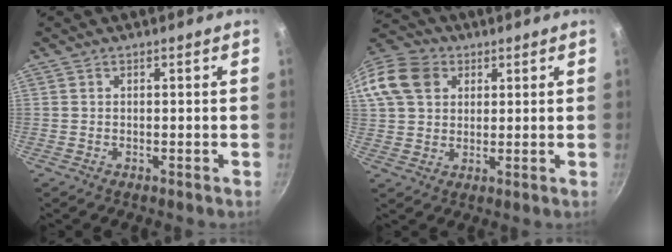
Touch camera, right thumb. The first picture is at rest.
{"total": 15.5, "force": [5.3, 12.2, 8.0], "torque": [-0.167, 0.021, 0.088]}